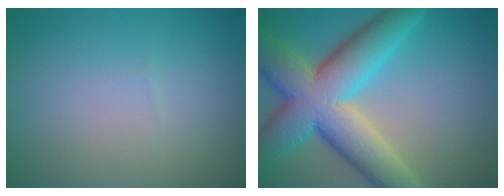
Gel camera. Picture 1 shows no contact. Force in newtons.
{"total": 11.5, "press": 11.5, "slide": 0.3}